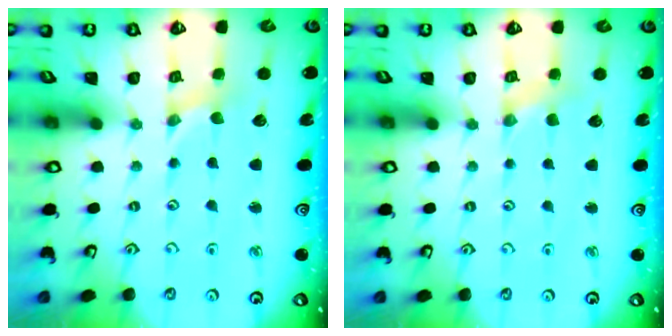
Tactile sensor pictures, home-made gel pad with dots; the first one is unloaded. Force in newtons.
{"total": 2.2, "press": 2.2, "slide": 0.4}